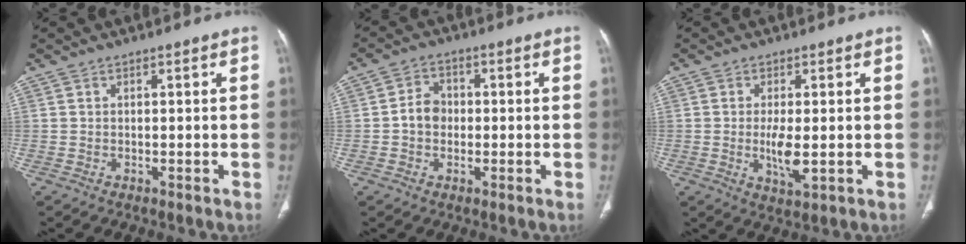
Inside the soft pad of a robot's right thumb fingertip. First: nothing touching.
{"total": 4.4, "force": [-0.4, 3.7, 2.4], "torque": [-0.027, 0.015, -0.014]}
{"total": 5.4, "force": [-0.5, 1.8, 5.1], "torque": [-0.100, -0.015, -0.006]}